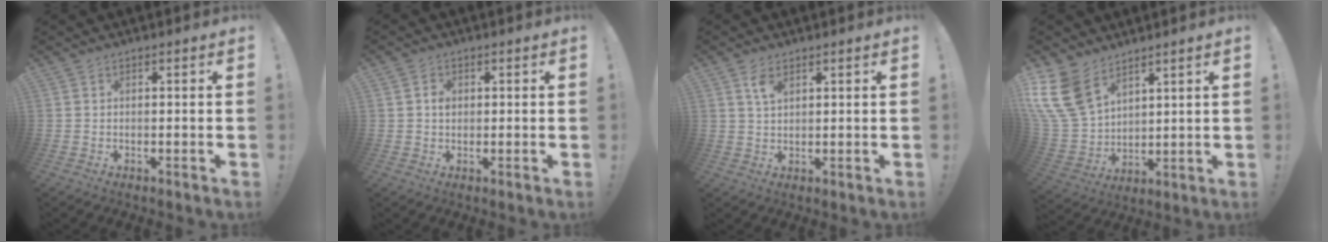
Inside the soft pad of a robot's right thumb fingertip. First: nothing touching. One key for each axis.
{"total": 2.6, "fx": 0.1, "fy": 2.2, "fz": 1.3, "tx": -0.011, "ty": 0.001, "tz": -0.001}
{"total": 4.0, "fx": 2.3, "fy": 1.9, "fz": 2.7, "tx": -0.036, "ty": -0.013, "tz": 0.038}
{"total": 16.2, "fx": 9.6, "fy": 9.8, "fz": 8.6, "tx": -0.188, "ty": -0.056, "tz": 0.187}